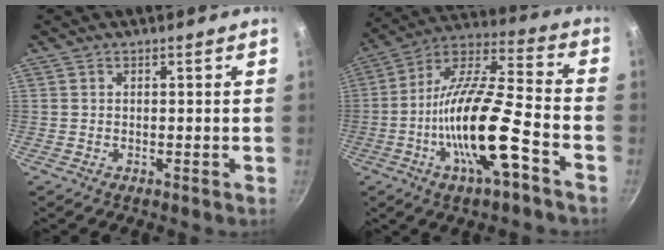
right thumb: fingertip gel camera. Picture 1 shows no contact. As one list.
[{"total": 20.0, "force": [-7.1, 5.6, 17.8], "torque": [-0.317, 0.036, -0.140]}]